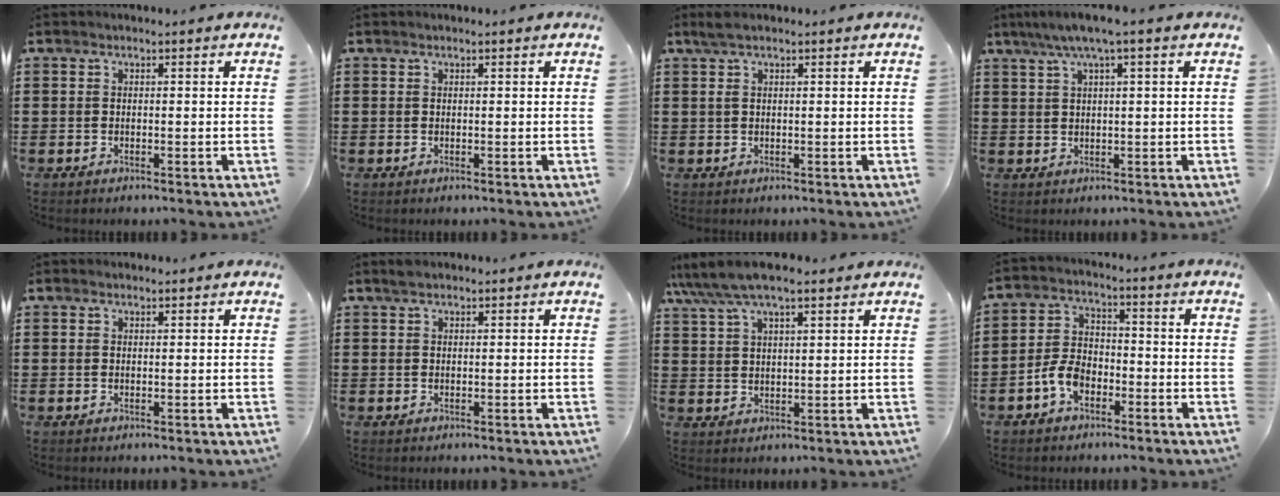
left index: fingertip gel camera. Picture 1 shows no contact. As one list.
[{"total": 0.0}, {"total": 1.7, "force": [0.6, 0.3, 1.6], "torque": [-0.032, 0.001, 0.011]}, {"total": 4.7, "force": [2.2, 0.2, 4.1], "torque": [-0.085, 0.004, 0.034]}, {"total": 0.6, "force": [0.6, 0.2, 0.1], "torque": [-0.003, 0.002, 0.012]}, {"total": 1.3, "force": [1.0, 0.4, 0.6], "torque": [-0.014, 0.001, 0.019]}, {"total": 6.4, "force": [5.0, 1.6, 3.5], "torque": [-0.081, -0.003, 0.091]}, {"total": 5.2, "force": [-2.6, 3.0, 3.4], "torque": [-0.087, 0.004, -0.057]}]